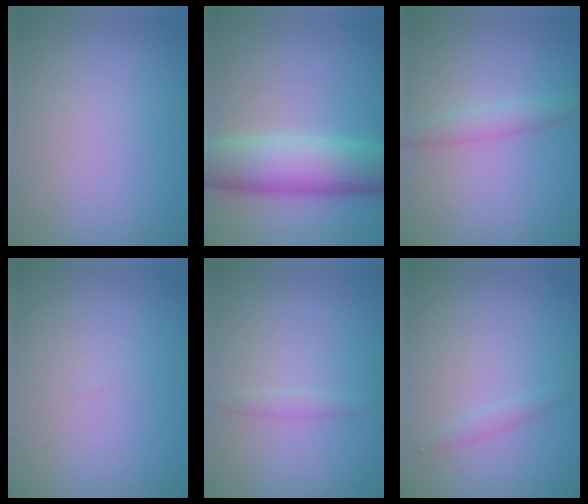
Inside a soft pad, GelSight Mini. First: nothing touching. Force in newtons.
{"total": 8.1, "press": 8.1, "slide": 0.3}
{"total": 1.7, "press": 1.7, "slide": 0.0}
{"total": 0.0}
{"total": 0.8, "press": 0.8, "slide": 0.1}
{"total": 0.8, "press": 0.8, "slide": 0.0}